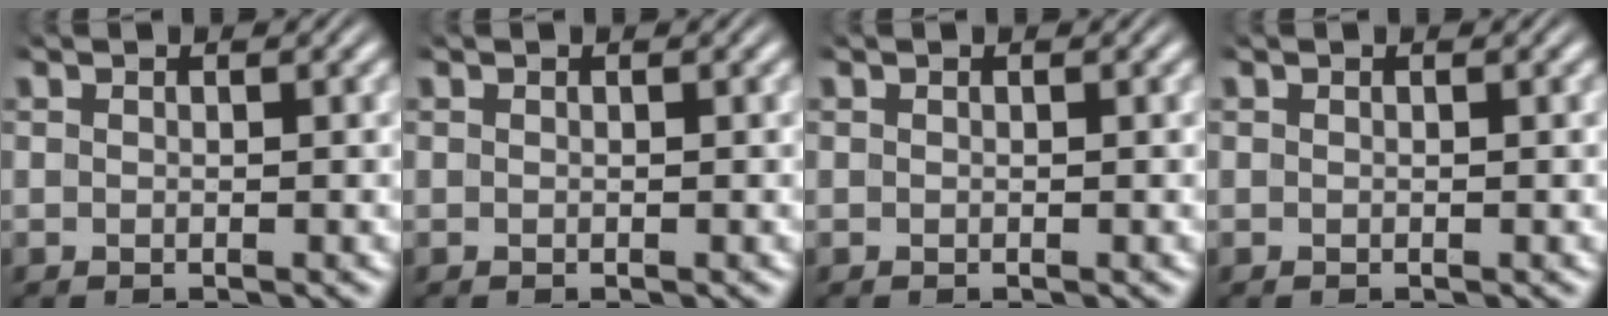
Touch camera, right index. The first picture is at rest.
{"total": 0.0}
{"total": 0.0}
{"total": 0.0}